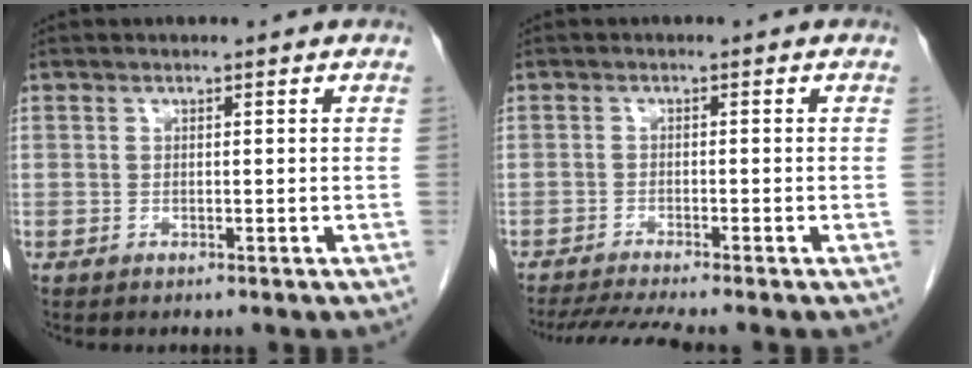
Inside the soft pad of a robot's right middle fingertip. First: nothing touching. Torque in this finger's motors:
{"motor_torque": [0.03, -0.02, 0.01, 0.00]}